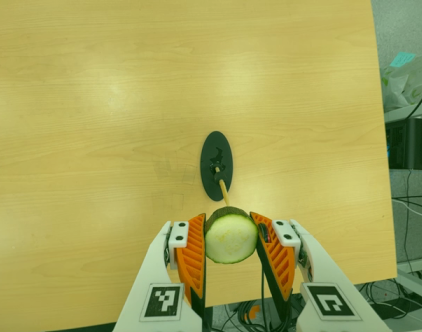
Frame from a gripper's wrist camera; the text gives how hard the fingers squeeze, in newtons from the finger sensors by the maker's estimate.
{"total": 11.4, "left": 10.5, "right": 12.3}